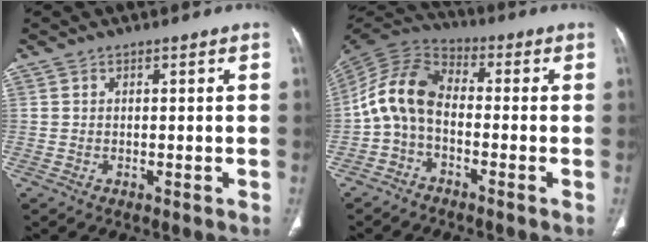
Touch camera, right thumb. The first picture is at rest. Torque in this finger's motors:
{"motor_torque": [1.06, 1.38, 1.26, -0.69, 0.44]}